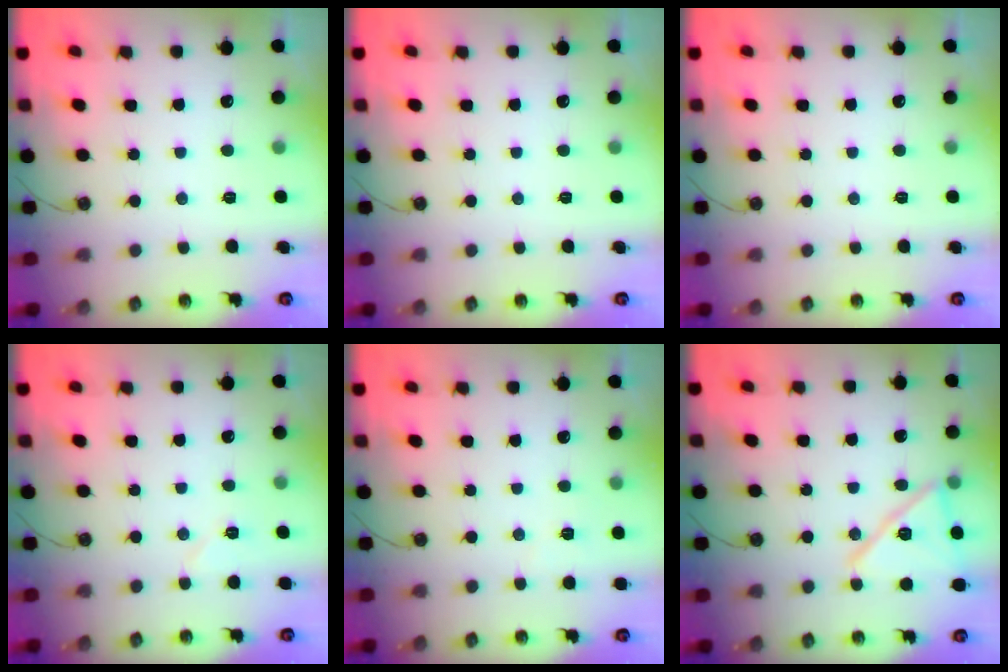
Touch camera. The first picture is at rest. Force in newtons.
{"total": 0.0}
{"total": 0.0}
{"total": 5.6, "press": 4.9, "slide": 2.7}
{"total": 3.6, "press": 2.3, "slide": 2.7}
{"total": 16.4, "press": 12.2, "slide": 10.9}